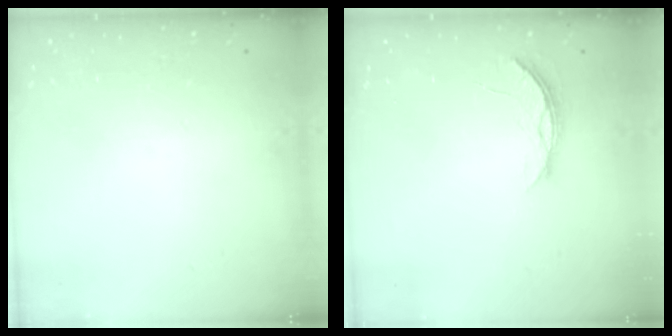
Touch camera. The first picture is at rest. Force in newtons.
{"total": 3.9, "press": 3.9, "slide": 0.4}